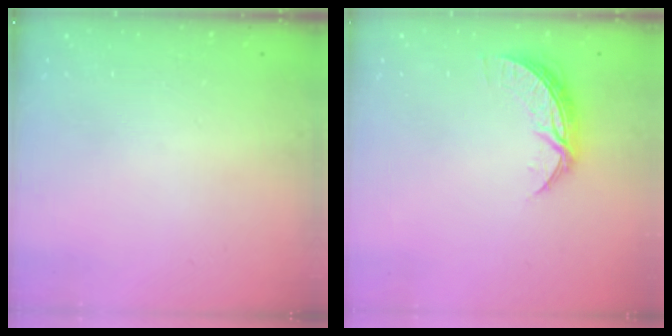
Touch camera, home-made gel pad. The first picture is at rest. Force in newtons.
{"total": 7.6, "press": 7.6, "slide": 0.1}